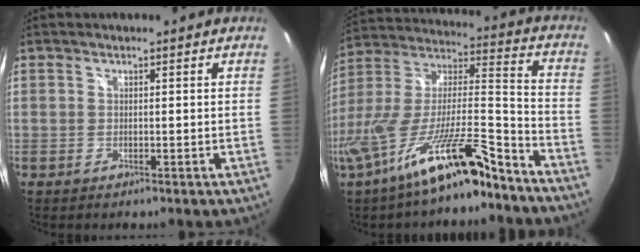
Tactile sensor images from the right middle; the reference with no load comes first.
{"total": 19.9, "force": [-14.0, 2.7, 13.8], "torque": [-0.251, -0.028, -0.243]}